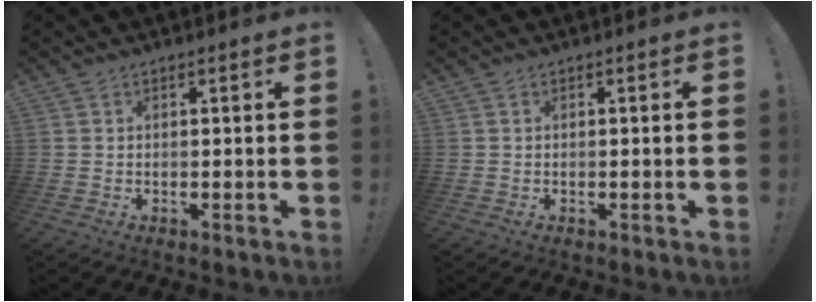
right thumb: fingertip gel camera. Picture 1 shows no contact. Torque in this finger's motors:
{"motor_torque": [-0.13, 0.02, 0.26, 0.01, -0.03]}